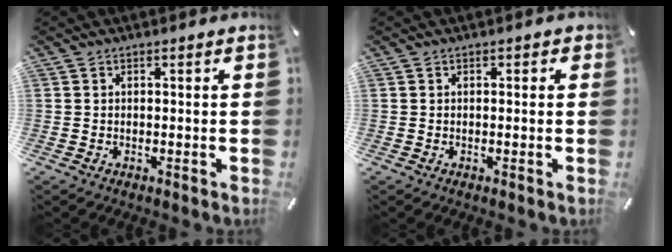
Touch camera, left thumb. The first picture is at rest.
{"total": 0.5, "force": [0.0, 0.5, 0.2], "torque": [0.004, 0.001, -0.004]}